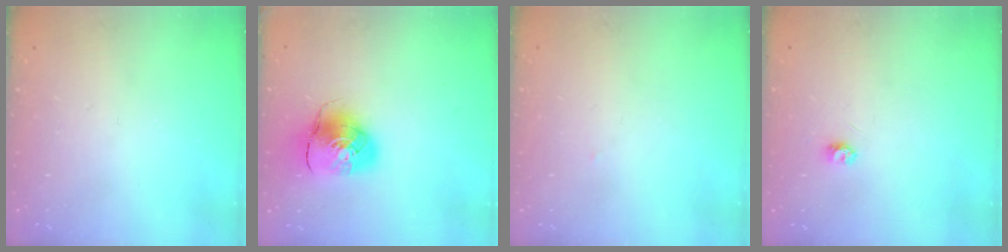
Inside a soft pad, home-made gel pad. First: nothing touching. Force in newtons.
{"total": 10.2, "press": 10.1, "slide": 1.4}
{"total": 1.1, "press": 1.1, "slide": 0.1}
{"total": 3.3, "press": 3.3, "slide": 0.2}